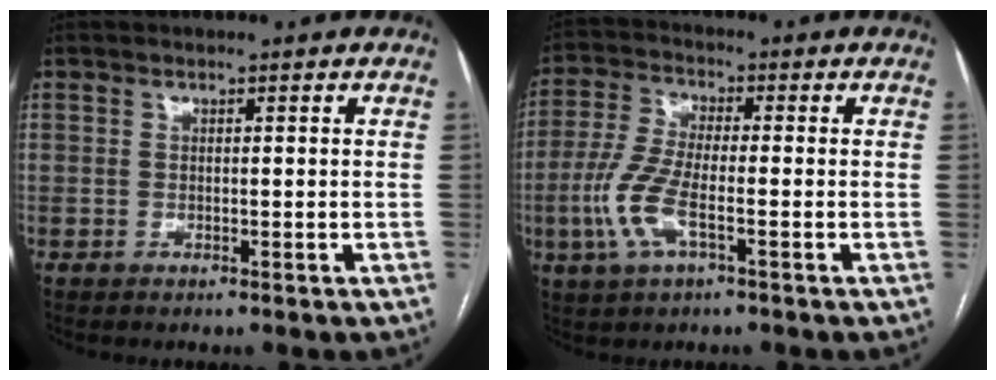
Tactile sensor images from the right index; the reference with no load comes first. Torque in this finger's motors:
{"motor_torque": [0.41, -0.22, 0.35, 0.17]}